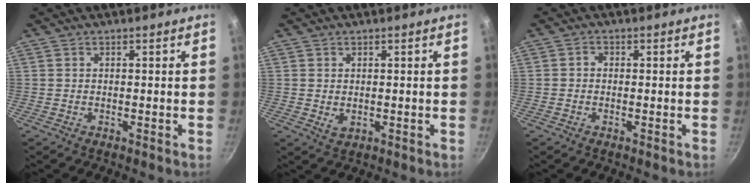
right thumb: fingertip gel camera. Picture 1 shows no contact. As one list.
[{"total": 2.1, "force": [0.1, 1.5, 1.4], "torque": [-0.023, -0.006, 0.004]}, {"total": 1.1, "force": [-0.3, 0.9, 0.5], "torque": [-0.008, 0.006, -0.008]}]